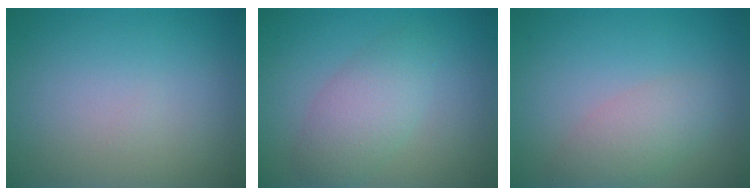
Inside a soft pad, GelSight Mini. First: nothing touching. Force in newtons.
{"total": 3.6, "press": 3.6, "slide": 0.1}
{"total": 2.9, "press": 2.9, "slide": 0.2}